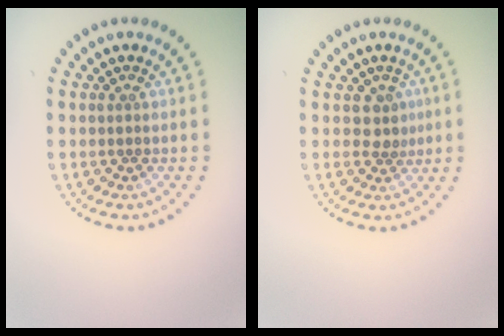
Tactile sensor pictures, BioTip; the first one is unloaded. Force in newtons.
{"total": 1.9, "press": 1.4, "slide": 1.2}